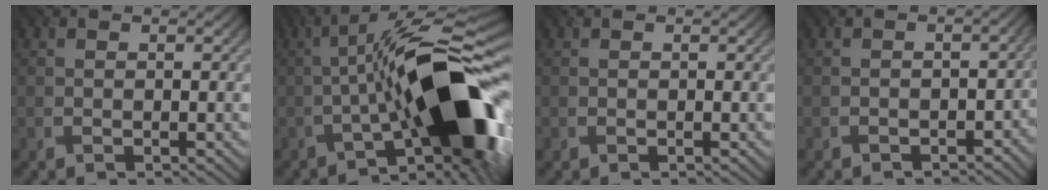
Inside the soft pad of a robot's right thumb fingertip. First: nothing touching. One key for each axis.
{"total": 18.5, "fx": -4.5, "fy": 5.3, "fz": 17.1, "tx": -0.256, "ty": 0.019, "tz": -0.076}
{"total": 0.0}
{"total": 2.8, "fx": -2.0, "fy": 1.4, "fz": 1.3, "tx": -0.010, "ty": -0.004, "tz": -0.026}